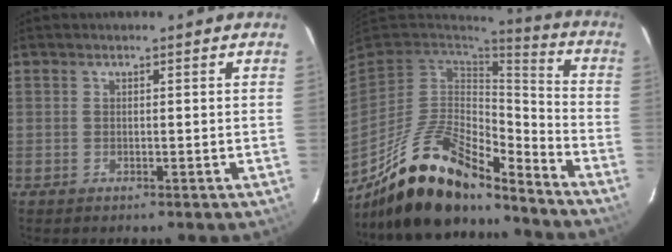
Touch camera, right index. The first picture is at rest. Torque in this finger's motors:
{"motor_torque": [0.48, -0.80, 0.84, 0.19]}